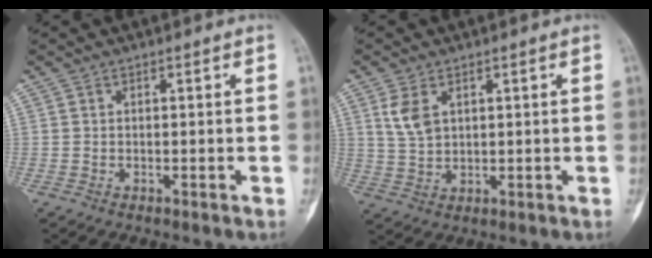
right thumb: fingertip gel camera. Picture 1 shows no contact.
{"total": 5.1, "force": [2.1, 3.1, 3.5], "torque": [-0.064, -0.004, 0.050]}